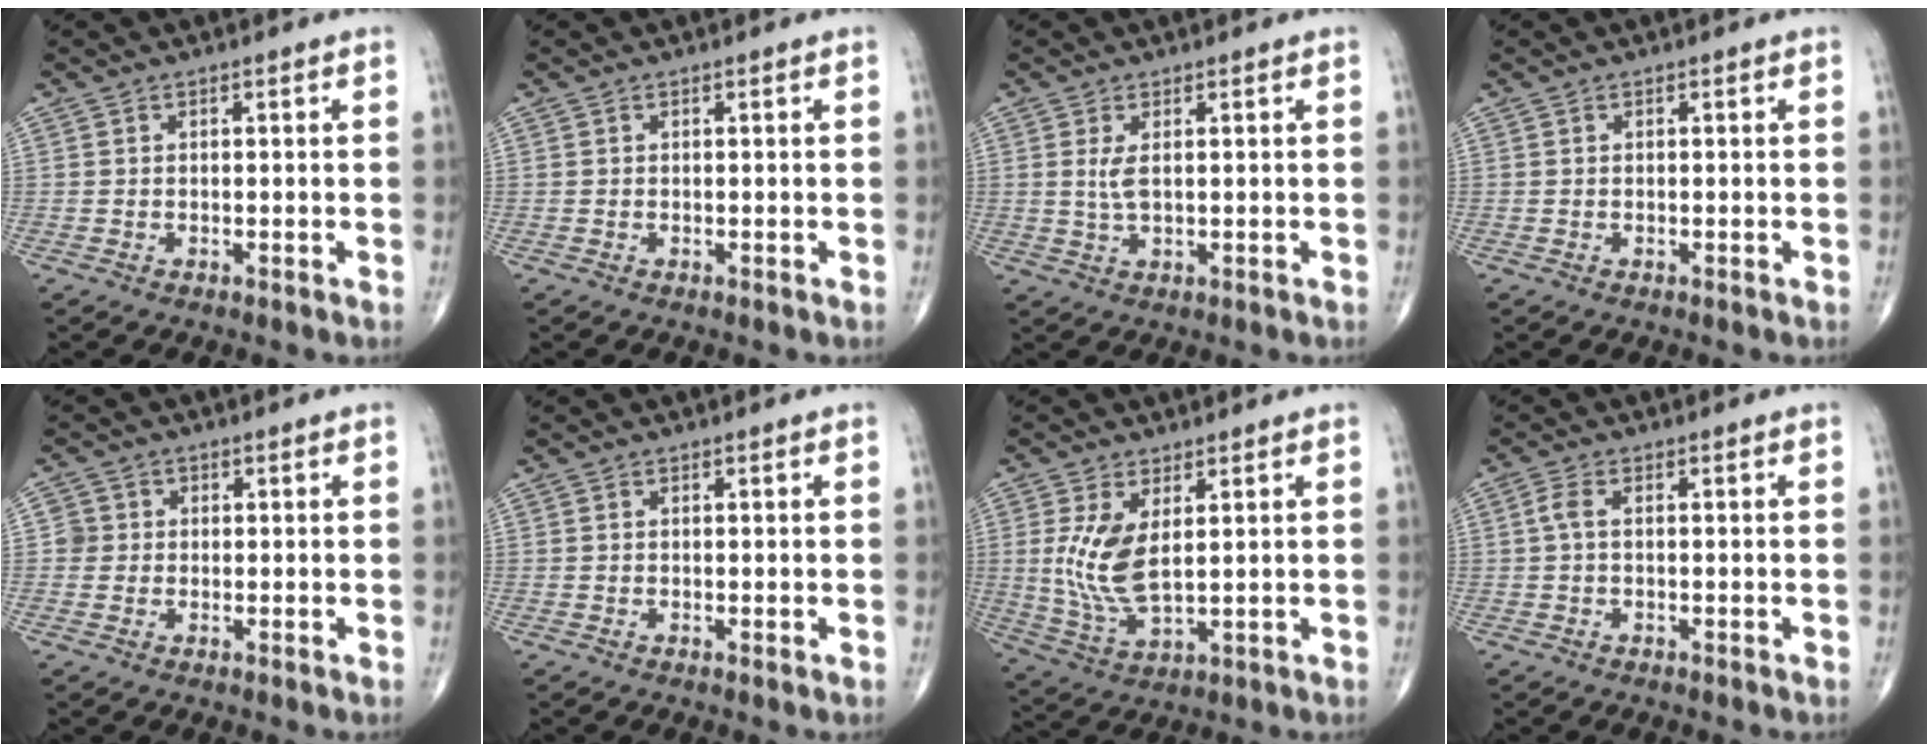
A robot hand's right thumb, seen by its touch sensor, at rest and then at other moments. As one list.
[{"total": 0.0}, {"total": 2.8, "force": [0.6, 1.0, 2.5], "torque": [-0.056, -0.005, 0.019]}, {"total": 0.0}, {"total": 2.6, "force": [0.0, 2.6, 0.2], "torque": [0.018, 0.008, -0.004]}, {"total": 0.0}, {"total": 9.4, "force": [1.9, 4.4, 8.1], "torque": [-0.169, -0.015, 0.049]}, {"total": 2.1, "force": [0.1, 0.8, 1.9], "torque": [-0.048, 0.004, -0.002]}]